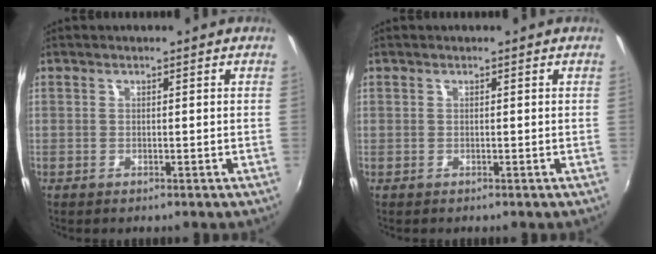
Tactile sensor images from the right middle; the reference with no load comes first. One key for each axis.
{"total": 0.0}